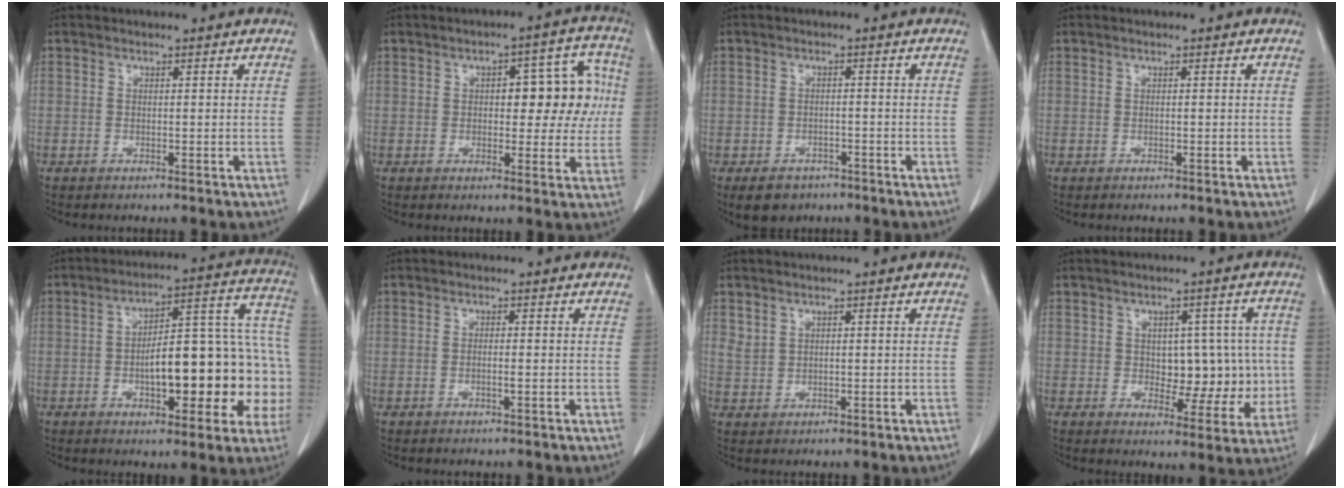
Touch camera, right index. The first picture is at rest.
{"total": 11.9, "force": [1.3, 5.3, 10.6], "torque": [-0.132, 0.042, 0.025]}
{"total": 7.2, "force": [-4.2, 5.2, 2.7], "torque": [-0.046, 0.006, -0.052]}
{"total": 0.0}
{"total": 21.1, "force": [-3.7, 7.3, 19.4], "torque": [-0.220, 0.054, -0.038]}
{"total": 1.5, "force": [-0.3, 0.5, 1.4], "torque": [-0.032, 0.000, -0.004]}
{"total": 2.5, "force": [1.1, 2.0, 0.9], "torque": [-0.022, 0.007, 0.032]}
{"total": 11.3, "force": [0.3, 7.0, 8.8], "torque": [-0.111, 0.029, 0.027]}